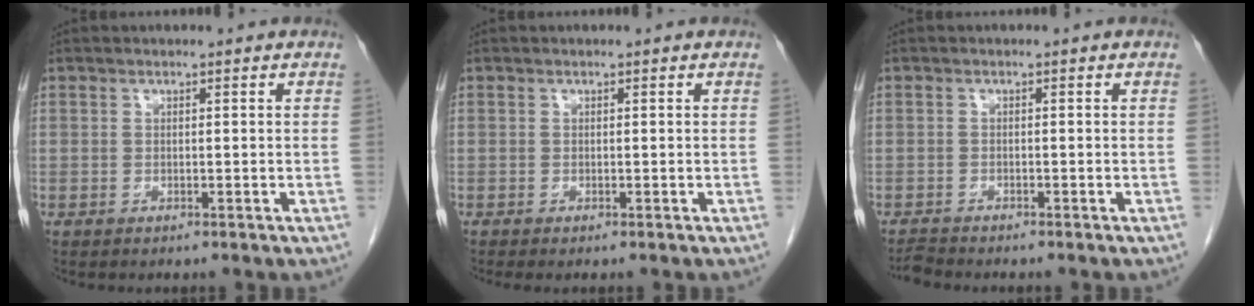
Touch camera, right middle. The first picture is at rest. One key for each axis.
{"total": 0.0}
{"total": 1.5, "fx": -1.4, "fy": -0.2, "fz": 0.1, "tx": -0.006, "ty": -0.009, "tz": -0.025}